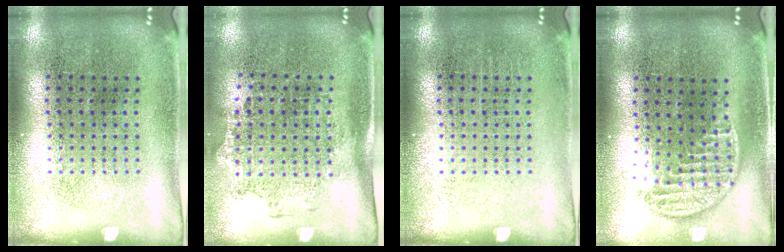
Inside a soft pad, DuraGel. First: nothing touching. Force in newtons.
{"total": 1.3, "press": 1.1, "slide": 0.7}
{"total": 0.0}
{"total": 1.2, "press": 1.0, "slide": 0.6}